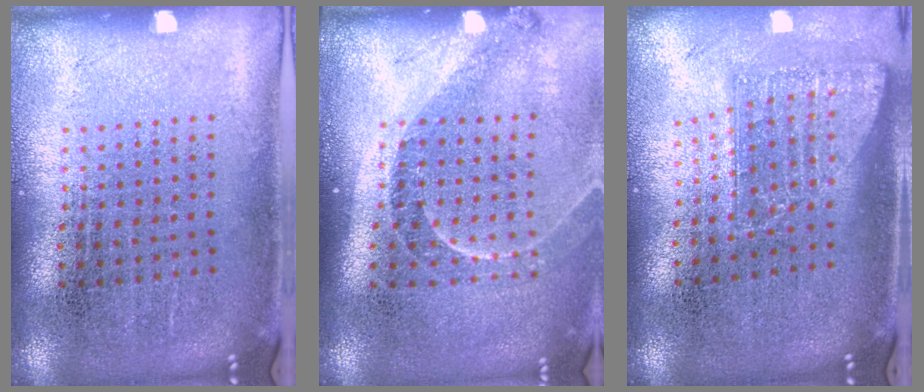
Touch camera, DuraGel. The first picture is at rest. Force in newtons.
{"total": 1.4, "press": 1.3, "slide": 0.5}
{"total": 1.7, "press": 1.2, "slide": 1.2}